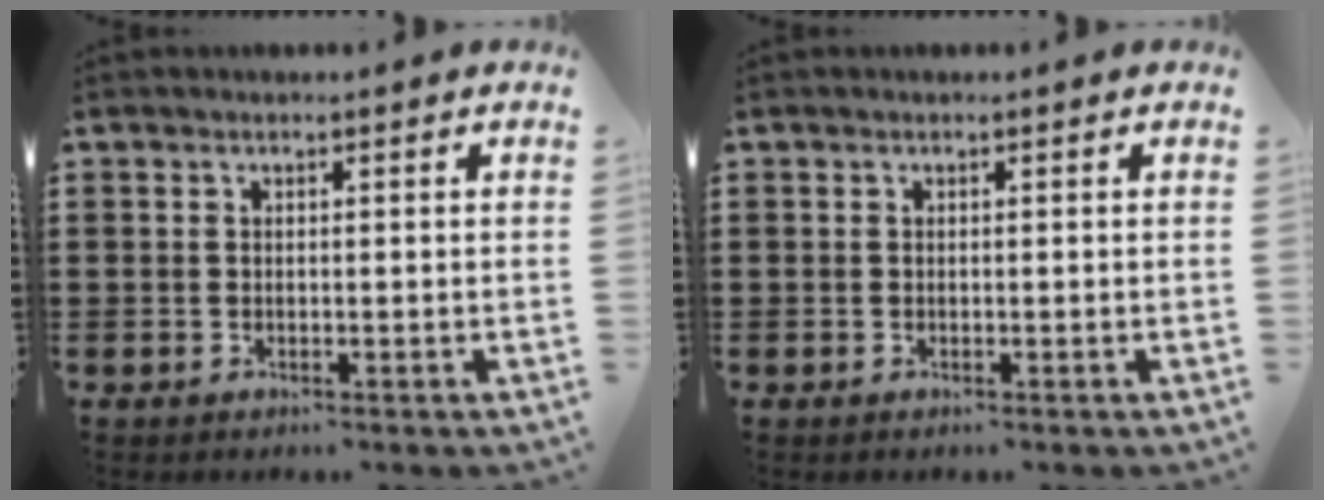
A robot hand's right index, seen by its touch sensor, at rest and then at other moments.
{"total": 0.0}